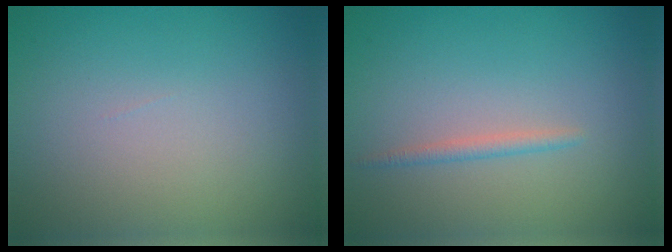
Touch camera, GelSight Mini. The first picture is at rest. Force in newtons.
{"total": 1.0, "press": 1.0, "slide": 0.1}